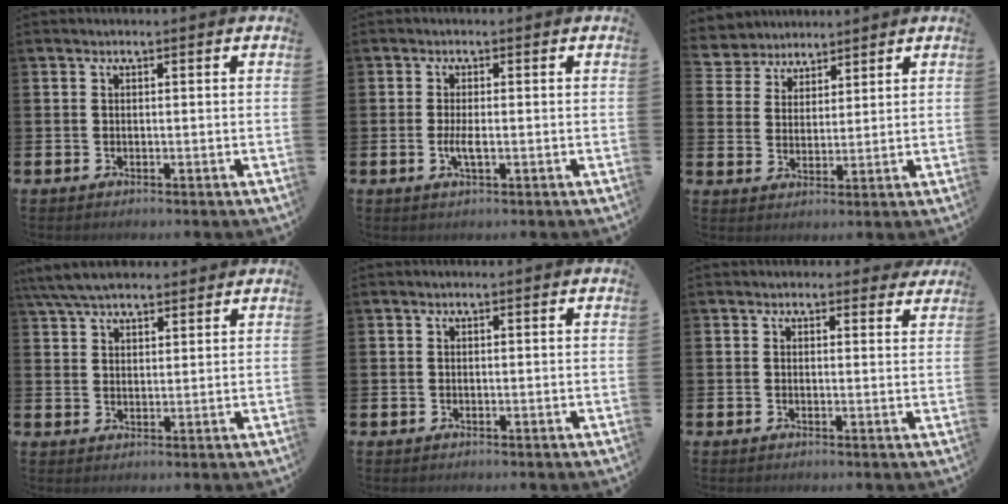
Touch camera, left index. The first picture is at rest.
{"total": 2.1, "force": [-0.3, 0.5, 2.0], "torque": [-0.041, -0.001, -0.004]}
{"total": 4.6, "force": [4.1, 1.7, -1.0], "torque": [-0.010, -0.019, 0.074]}
{"total": 5.9, "force": [5.4, 1.6, 1.8], "torque": [-0.056, -0.009, 0.103]}
{"total": 0.0}
{"total": 1.6, "force": [1.4, 0.7, 0.1], "torque": [0.003, -0.004, 0.025]}